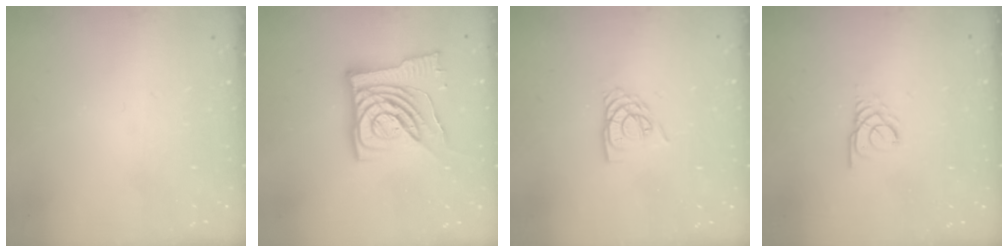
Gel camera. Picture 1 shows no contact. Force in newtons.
{"total": 14.1, "press": 13.9, "slide": 2.0}
{"total": 7.4, "press": 7.3, "slide": 0.5}
{"total": 2.2, "press": 2.2, "slide": 0.2}